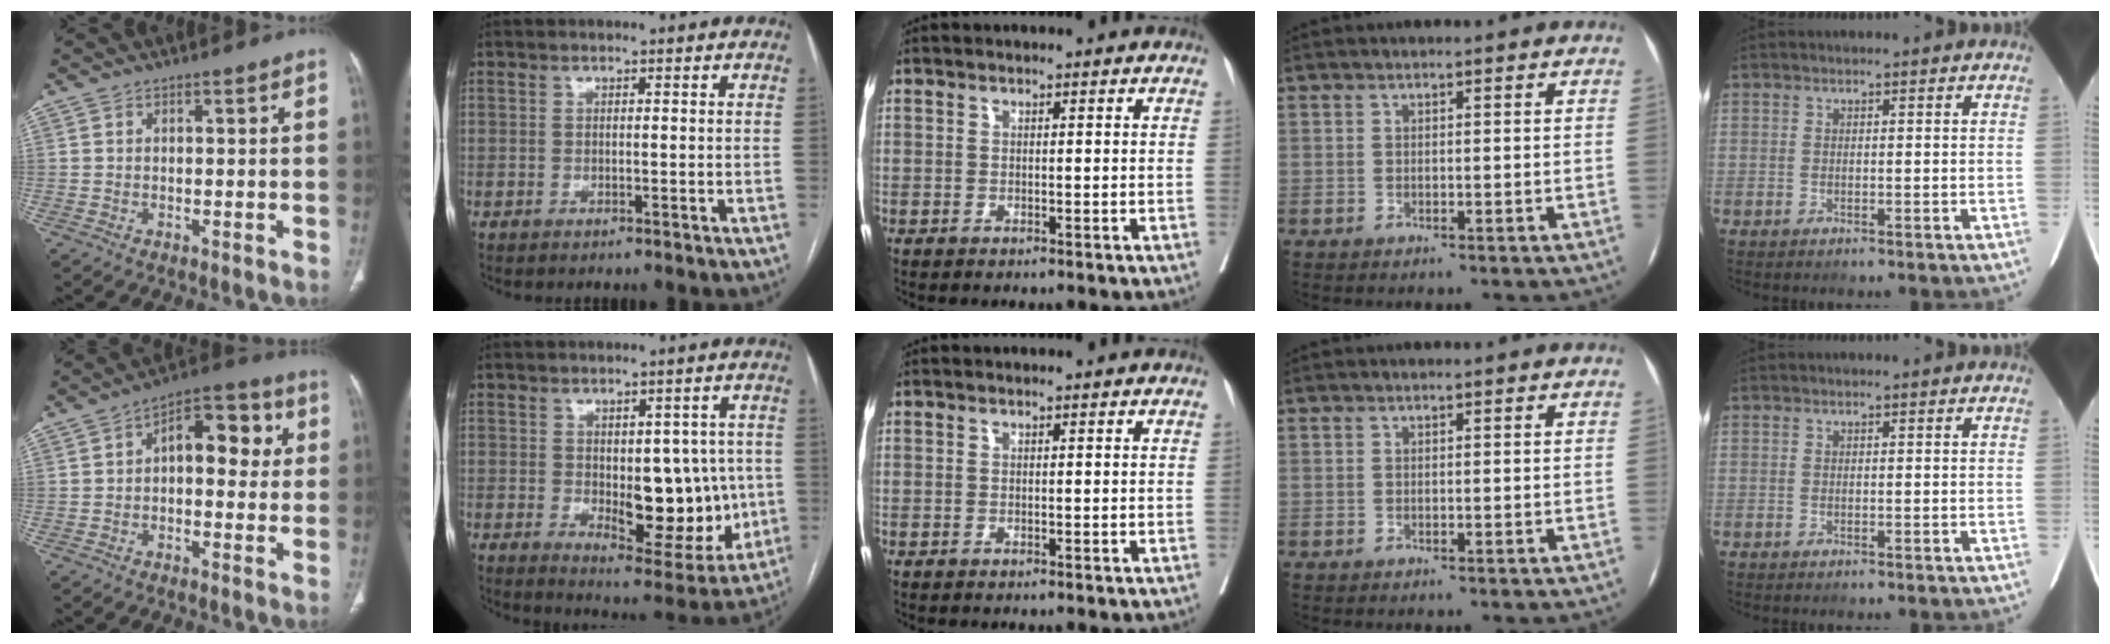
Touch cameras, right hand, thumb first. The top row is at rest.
{"thumb": {"total": 11.5, "force": [1.6, 6.5, 9.4], "torque": [-0.091, 0.029, 0.013]}, "index": {"total": 12.5, "force": [-0.9, 6.0, 10.9], "torque": [-0.130, 0.002, 0.007]}}